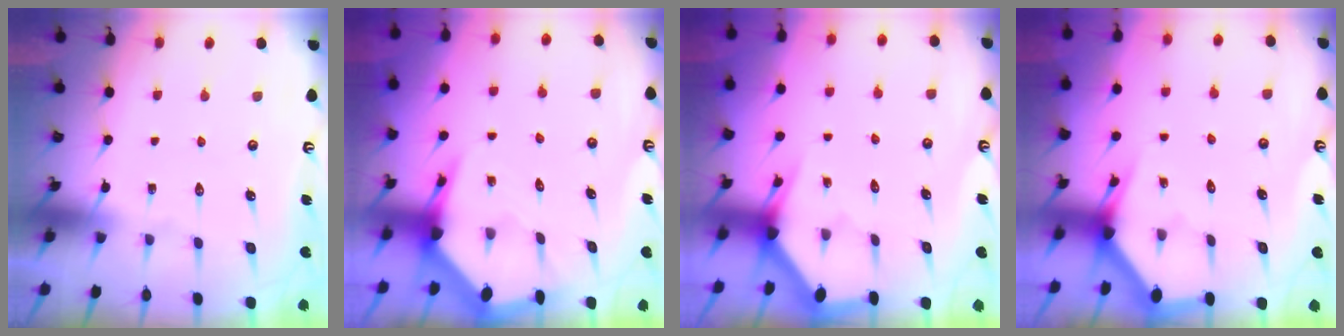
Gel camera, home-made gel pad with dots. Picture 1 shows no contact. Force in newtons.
{"total": 4.6, "press": 4.6, "slide": 0.4}
{"total": 3.1, "press": 3.1, "slide": 0.2}
{"total": 2.9, "press": 2.9, "slide": 0.1}